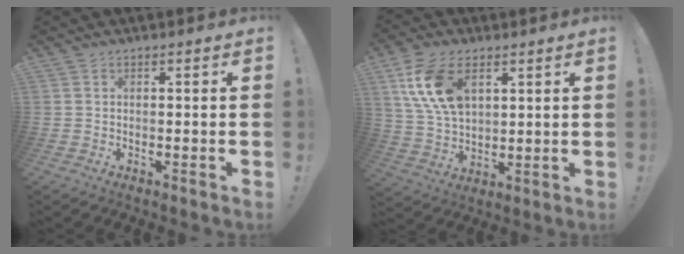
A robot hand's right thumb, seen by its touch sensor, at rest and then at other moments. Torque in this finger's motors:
{"motor_torque": [-0.05, 0.37, 0.32, 0.44, 0.12]}